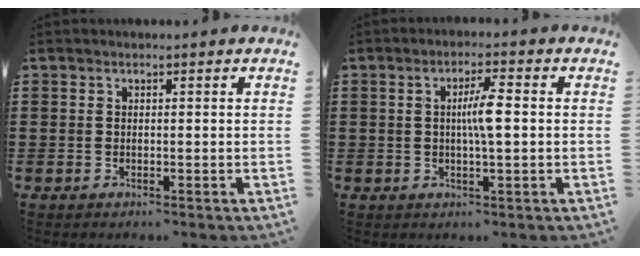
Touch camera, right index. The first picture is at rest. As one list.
[{"total": 4.9, "force": [0.3, 0.7, 4.8], "torque": [-0.089, 0.001, 0.002]}]